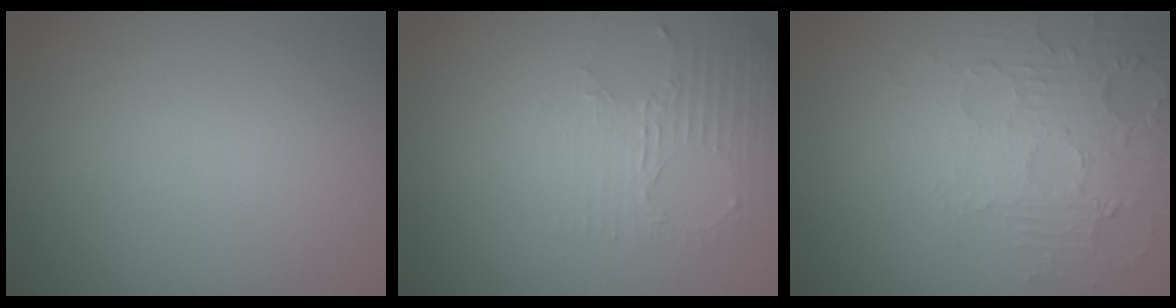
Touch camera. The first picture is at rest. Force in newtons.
{"total": 2.5, "press": 1.7, "slide": 1.8}
{"total": 5.6, "press": 3.6, "slide": 4.4}